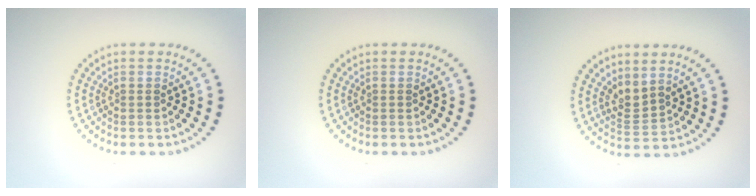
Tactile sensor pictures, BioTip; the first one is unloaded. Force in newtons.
{"total": 0.0}
{"total": 2.2, "press": 1.5, "slide": 1.6}